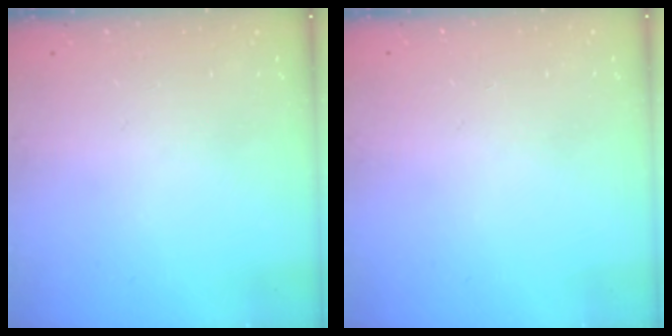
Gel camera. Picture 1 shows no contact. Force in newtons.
{"total": 0.6, "press": 0.5, "slide": 0.2}